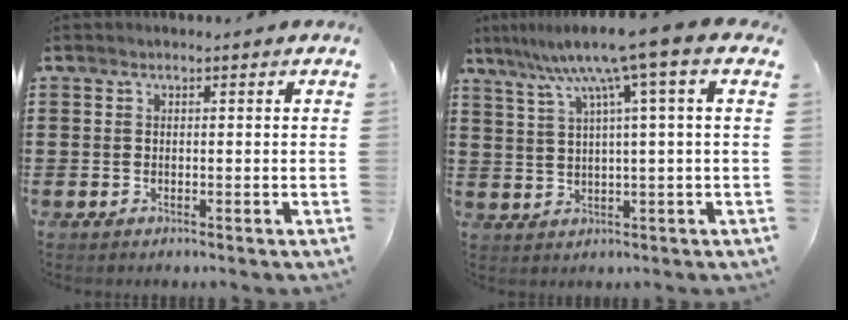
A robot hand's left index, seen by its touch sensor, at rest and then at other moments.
{"total": 8.7, "force": [4.2, -0.8, 7.6], "torque": [-0.156, -0.014, 0.065]}